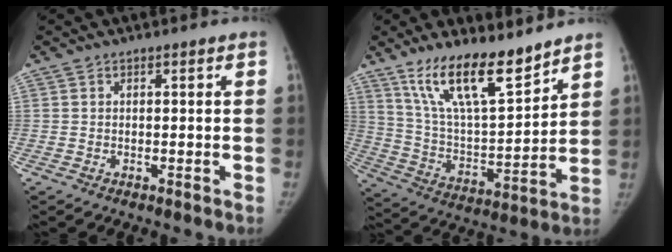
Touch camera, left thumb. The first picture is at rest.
{"total": 17.1, "force": [12.5, 4.9, 10.5], "torque": [-0.152, -0.073, 0.237]}